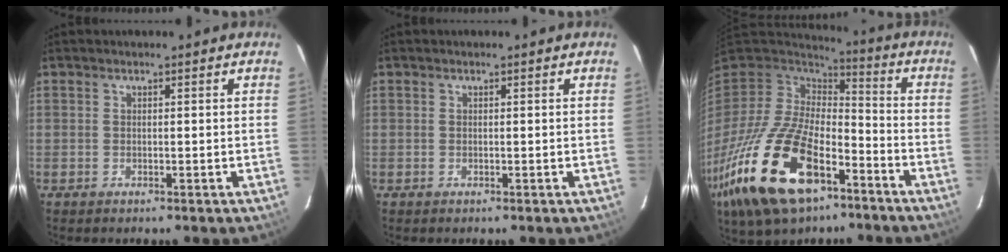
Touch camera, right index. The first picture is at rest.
{"total": 0.0}
{"total": 27.0, "force": [-14.1, 13.3, 18.8], "torque": [-0.404, -0.048, -0.245]}